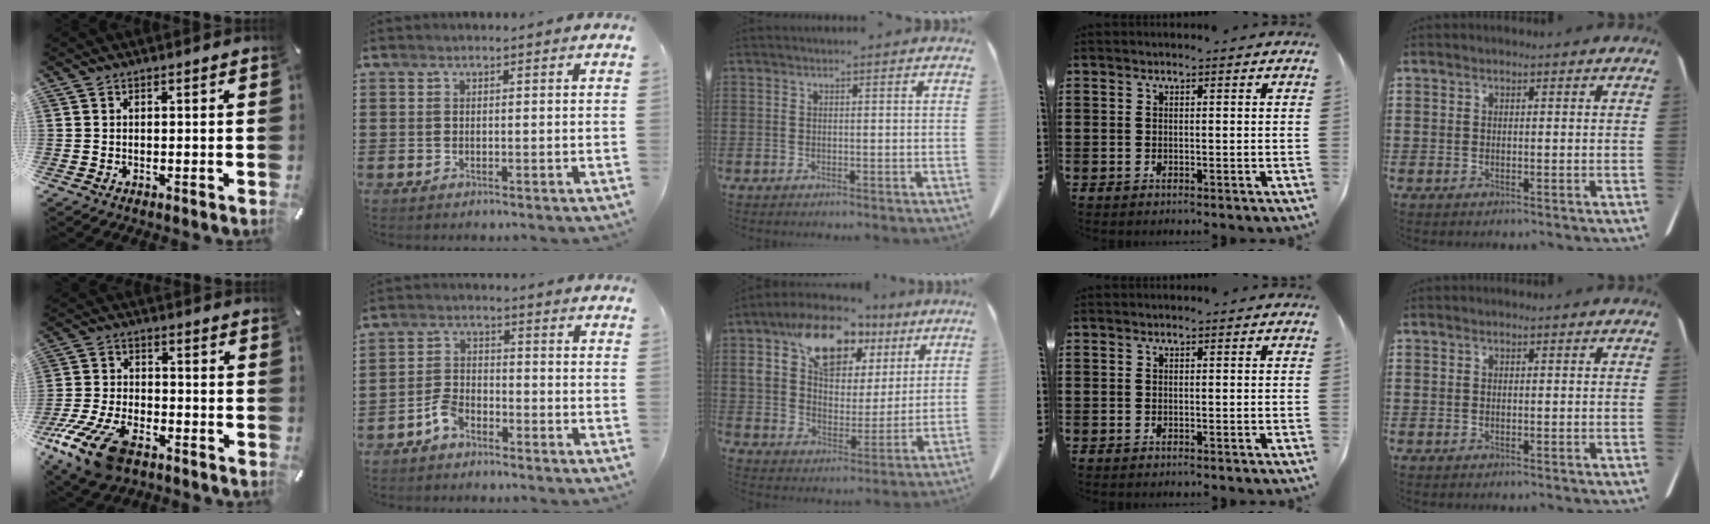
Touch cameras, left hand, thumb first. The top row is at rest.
{"thumb": {"total": 14.5, "force": [-9.2, 6.8, 8.9], "torque": [-0.183, 0.042, -0.164]}, "index": {"total": 3.7, "force": [-3.0, 1.7, 1.5], "torque": [-0.037, 0.008, -0.059]}, "middle": {"total": 13.6, "force": [8.7, 7.8, 7.0], "torque": [-0.153, -0.010, 0.161]}}